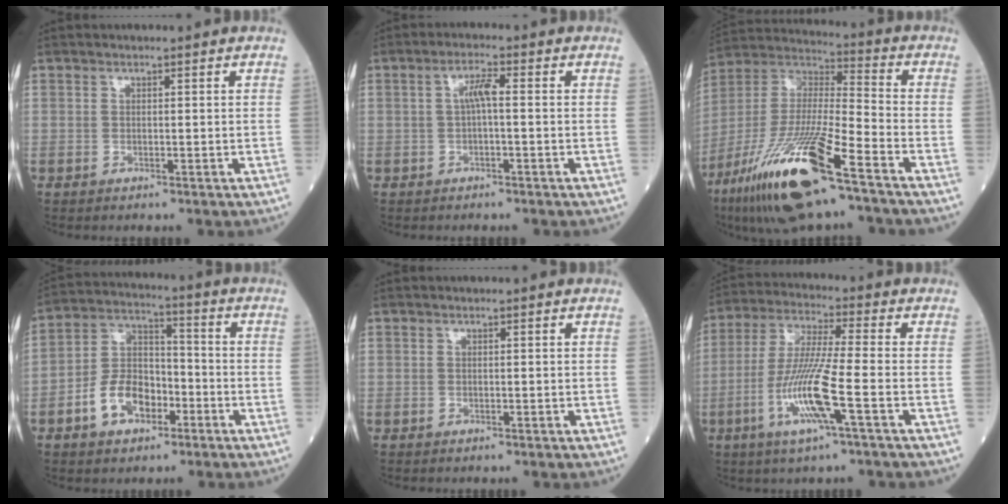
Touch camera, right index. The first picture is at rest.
{"total": 2.2, "force": [0.0, 0.4, 2.1], "torque": [-0.040, 0.004, 0.000]}
{"total": 21.1, "force": [-12.5, 2.5, 16.8], "torque": [-0.362, -0.045, -0.231]}
{"total": 9.6, "force": [-4.1, 5.9, 6.4], "torque": [-0.136, 0.021, -0.075]}
{"total": 0.0}
{"total": 11.5, "force": [-3.9, -0.2, 10.8], "torque": [-0.224, -0.011, -0.080]}